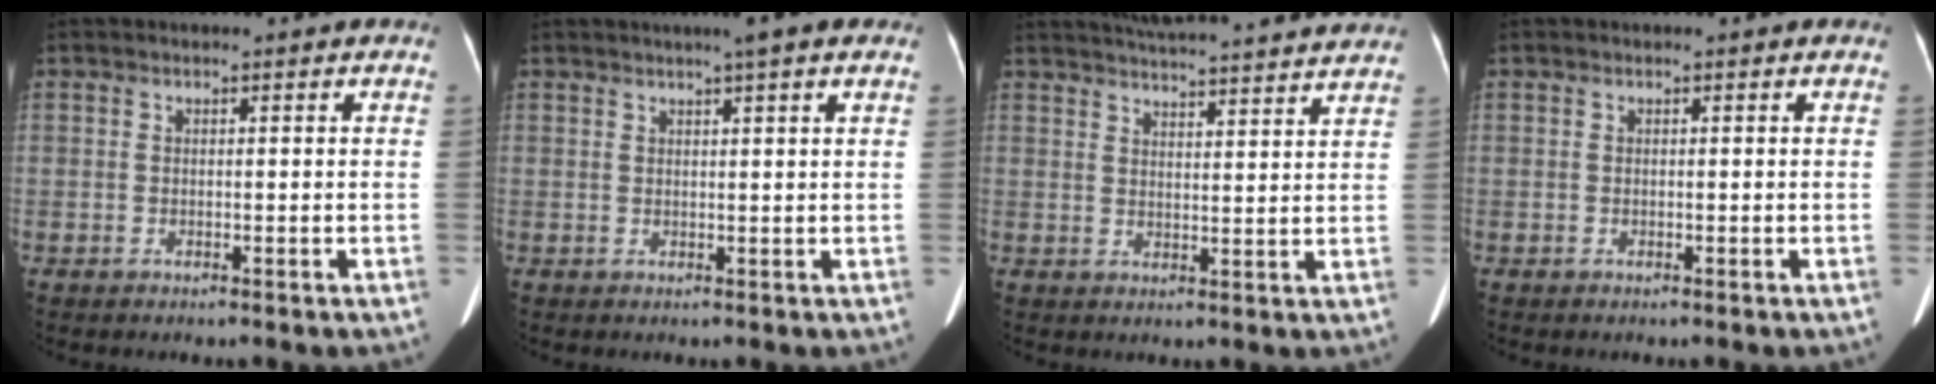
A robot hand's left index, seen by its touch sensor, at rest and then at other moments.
{"total": 4.3, "force": [3.0, -0.2, 3.1], "torque": [-0.043, 0.019, 0.041]}
{"total": 19.0, "force": [17.7, 1.1, 6.9], "torque": [-0.101, 0.013, 0.230]}
{"total": 0.0}